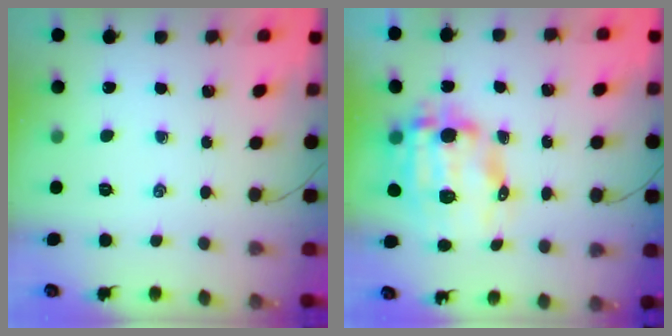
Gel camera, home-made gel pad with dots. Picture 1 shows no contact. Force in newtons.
{"total": 11.9, "press": 11.5, "slide": 2.7}